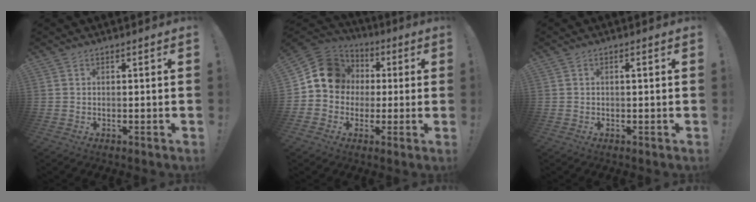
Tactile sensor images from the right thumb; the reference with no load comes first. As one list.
[{"total": 13.2, "force": [1.6, 11.8, 5.8], "torque": [-0.081, 0.012, 0.038]}, {"total": 0.9, "force": [0.2, 0.0, 0.9], "torque": [-0.014, 0.000, 0.001]}]